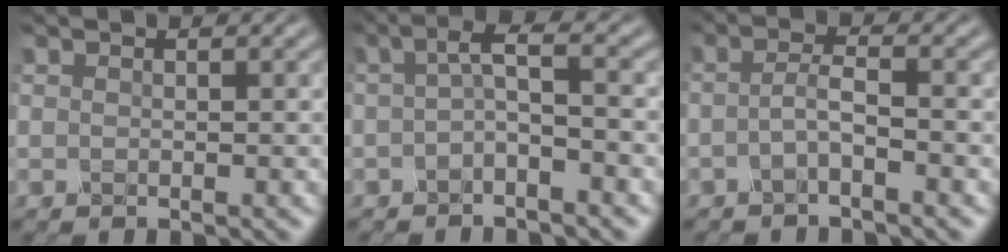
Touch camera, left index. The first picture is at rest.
{"total": 2.5, "force": [-0.8, 0.5, 2.4], "torque": [-0.048, 0.007, -0.021]}
{"total": 1.9, "force": [-1.2, 0.2, 1.4], "torque": [-0.031, 0.005, -0.030]}